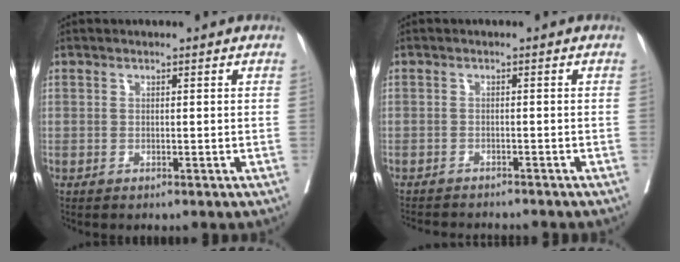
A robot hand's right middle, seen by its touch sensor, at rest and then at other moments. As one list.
[{"total": 8.0, "force": [-7.6, 1.1, 2.3], "torque": [-0.028, -0.008, -0.103]}]